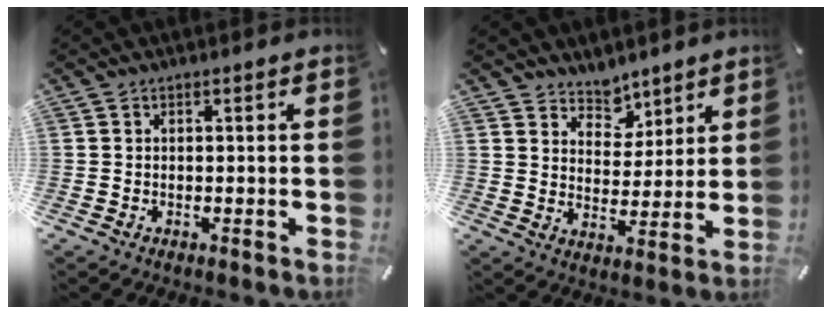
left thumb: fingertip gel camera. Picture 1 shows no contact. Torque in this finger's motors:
{"motor_torque": [0.68, -0.99, 0.10, 0.20, -0.04]}